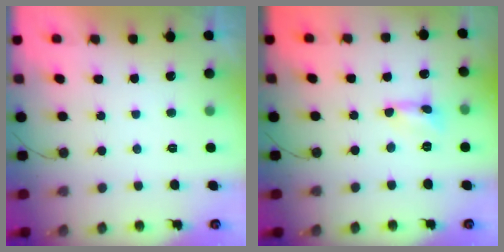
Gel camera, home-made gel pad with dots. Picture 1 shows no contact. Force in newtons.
{"total": 1.0, "press": 1.0, "slide": 0.1}